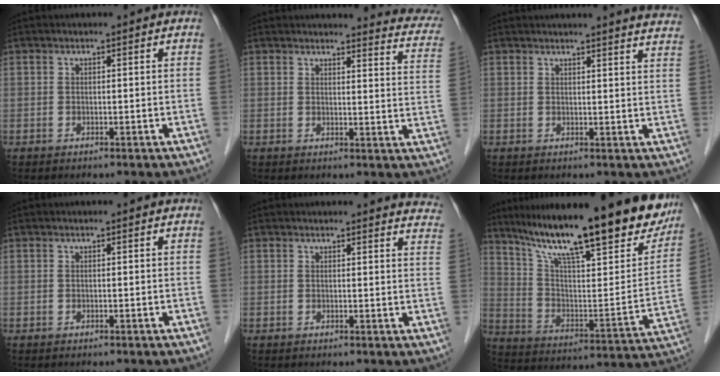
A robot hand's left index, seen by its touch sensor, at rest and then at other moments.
{"total": 9.8, "force": [9.4, 1.1, 2.4], "torque": [-0.002, -0.062, 0.072]}
{"total": 13.1, "force": [12.6, 0.1, 3.6], "torque": [-0.039, -0.037, 0.125]}
{"total": 0.0}
{"total": 8.6, "force": [8.5, 1.2, 1.0], "torque": [0.023, -0.043, 0.052]}
{"total": 26.3, "force": [21.3, 4.5, 14.8], "torque": [-0.238, -0.036, 0.303]}